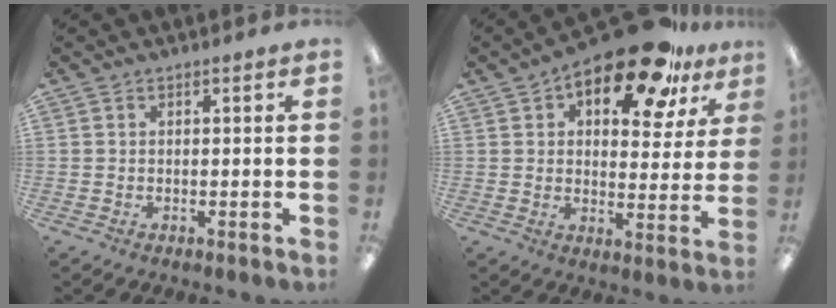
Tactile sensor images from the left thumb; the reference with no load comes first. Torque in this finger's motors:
{"motor_torque": [0.25, 0.87, 1.30, -1.47, 0.05]}